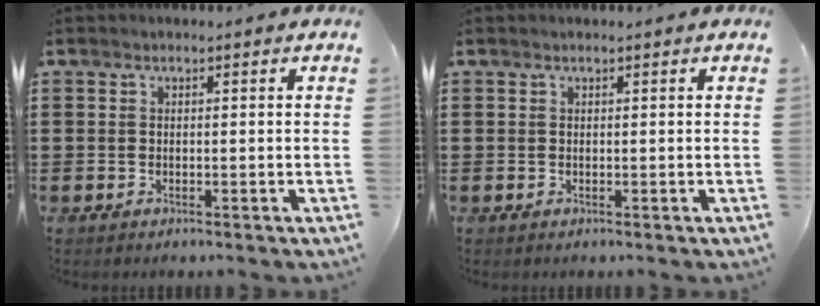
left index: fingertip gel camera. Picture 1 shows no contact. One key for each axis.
{"total": 0.0}